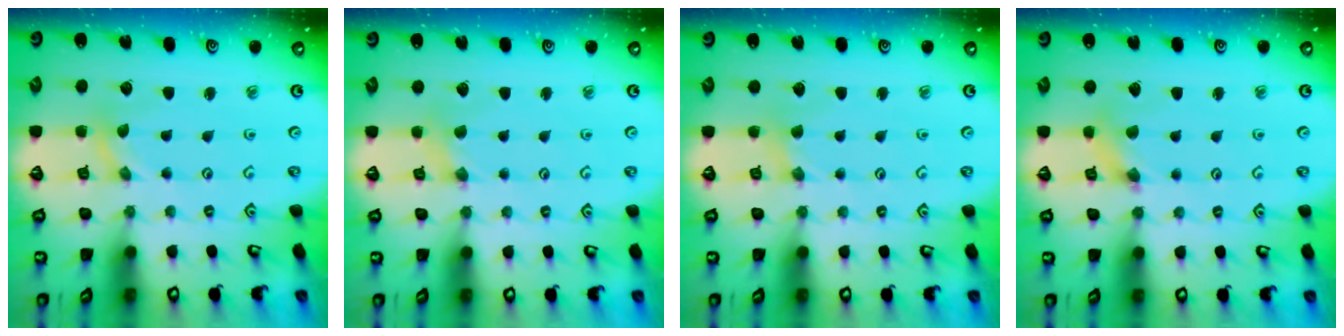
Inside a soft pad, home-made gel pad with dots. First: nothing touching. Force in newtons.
{"total": 1.4, "press": 1.4, "slide": 0.3}
{"total": 1.7, "press": 1.7, "slide": 0.4}
{"total": 2.1, "press": 2.1, "slide": 0.2}